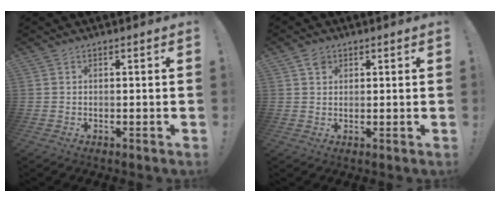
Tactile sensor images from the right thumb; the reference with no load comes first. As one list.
[{"total": 2.4, "force": [1.5, 1.8, 0.6], "torque": [-0.005, -0.005, 0.026]}]